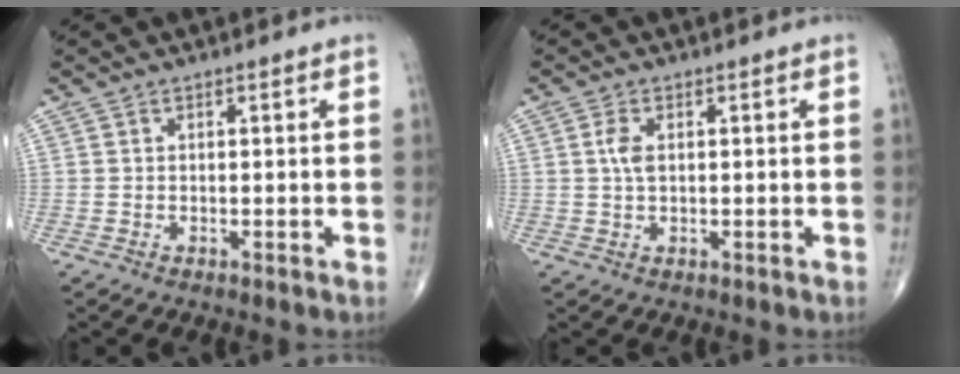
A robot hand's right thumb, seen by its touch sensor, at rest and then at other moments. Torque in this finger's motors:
{"motor_torque": [0.99, 0.92, 0.75, -0.01, 0.02]}